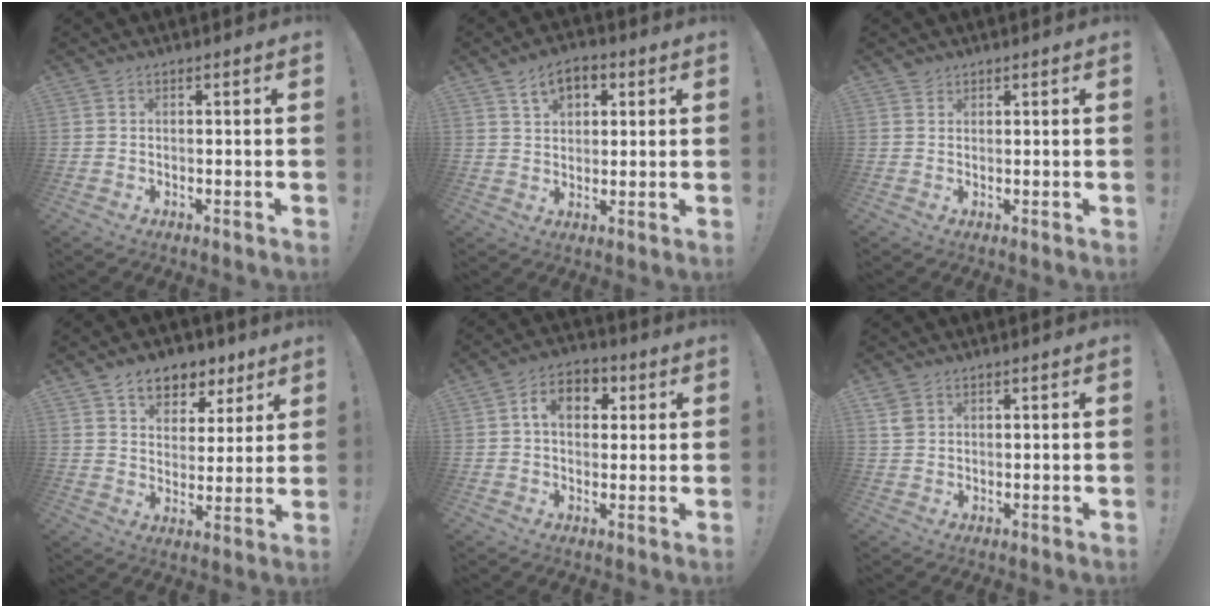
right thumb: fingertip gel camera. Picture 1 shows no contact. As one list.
[{"total": 7.8, "force": [3.6, 5.2, 4.6], "torque": [-0.064, -0.005, 0.066]}, {"total": 1.5, "force": [1.2, 0.7, 0.3], "torque": [-0.004, -0.005, 0.023]}, {"total": 8.9, "force": [6.0, 5.9, 3.0], "torque": [-0.039, -0.039, 0.112]}, {"total": 9.5, "force": [2.3, 6.8, 6.2], "torque": [-0.089, 0.008, 0.041]}, {"total": 3.0, "force": [1.8, 2.1, 1.2], "torque": [-0.017, -0.004, 0.033]}]